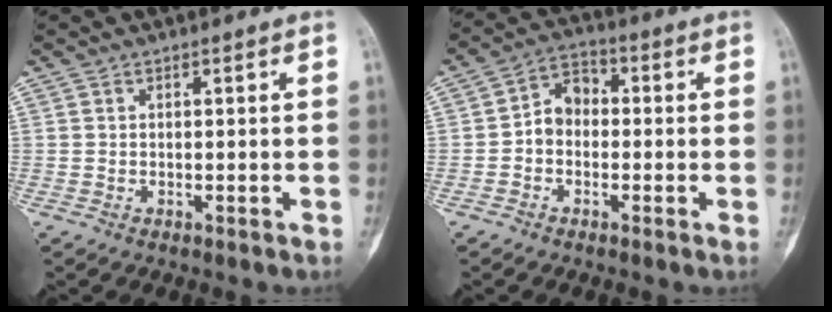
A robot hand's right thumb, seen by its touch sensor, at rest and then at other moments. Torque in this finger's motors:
{"motor_torque": [0.27, 0.34, 0.29, -0.32, 0.00]}